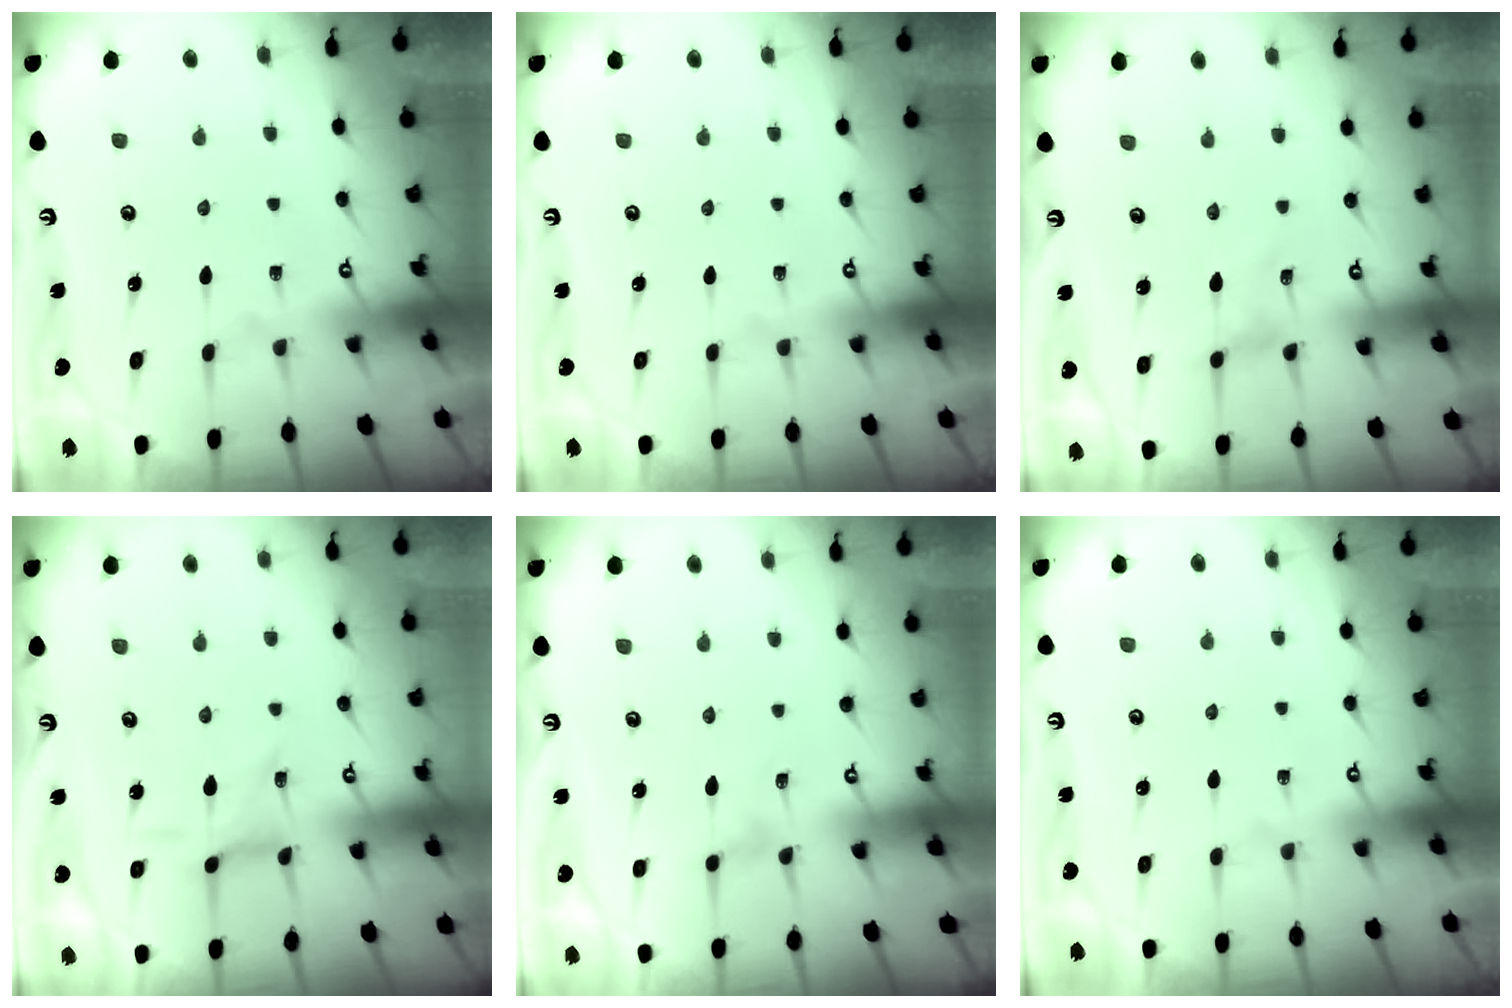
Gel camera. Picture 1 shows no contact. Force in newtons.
{"total": 0.0}
{"total": 0.0}
{"total": 1.5, "press": 1.5, "slide": 0.1}
{"total": 0.0}
{"total": 0.0}